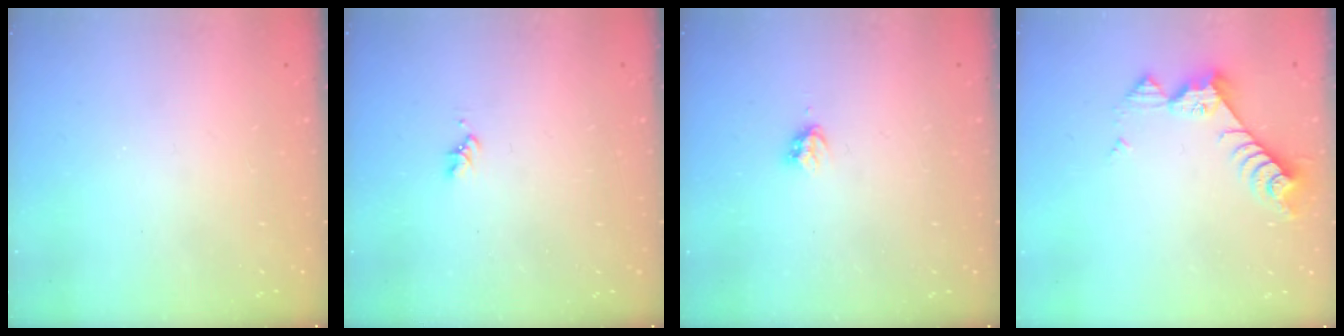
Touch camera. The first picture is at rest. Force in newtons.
{"total": 1.6, "press": 1.6, "slide": 0.3}
{"total": 3.2, "press": 3.1, "slide": 0.5}
{"total": 8.6, "press": 8.5, "slide": 0.8}